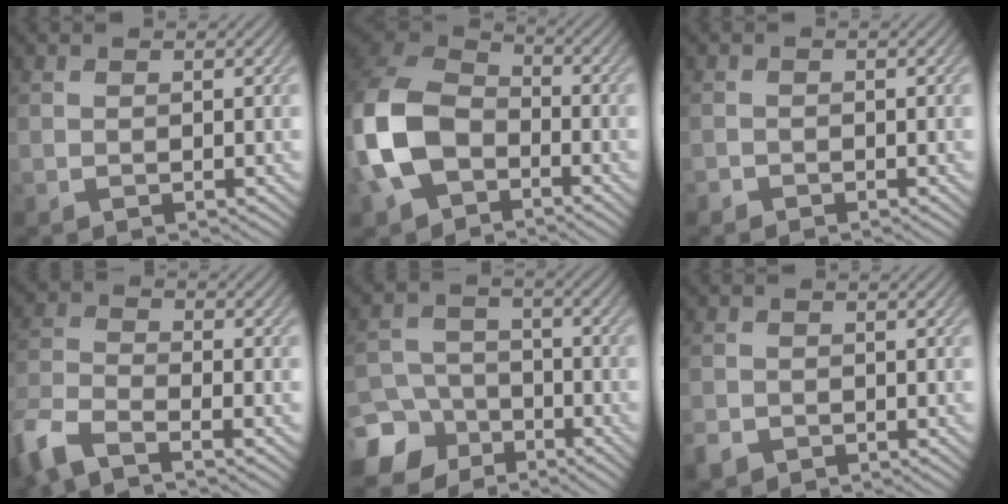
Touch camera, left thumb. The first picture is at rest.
{"total": 13.3, "force": [-4.0, 9.3, 8.6], "torque": [-0.232, -0.023, -0.083]}
{"total": 0.9, "force": [-0.7, 0.5, 0.0], "torque": [0.000, -0.002, -0.016]}
{"total": 6.7, "force": [-5.1, 2.0, 3.9], "torque": [-0.094, -0.012, -0.114]}
{"total": 9.6, "force": [-5.9, 7.0, 2.6], "torque": [-0.063, -0.024, -0.126]}
{"total": 2.0, "force": [-1.3, 1.4, 0.5], "torque": [-0.013, -0.007, -0.033]}